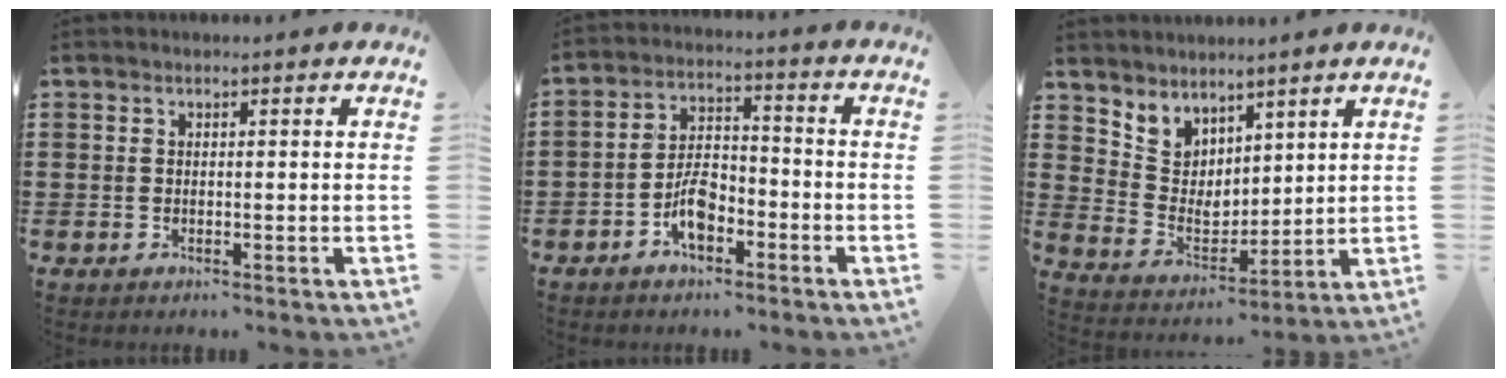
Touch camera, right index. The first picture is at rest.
{"total": 6.0, "force": [-3.2, 3.0, 4.2], "torque": [-0.089, 0.008, -0.063]}
{"total": 5.6, "force": [4.4, 3.4, -0.6], "torque": [-0.025, -0.028, 0.085]}